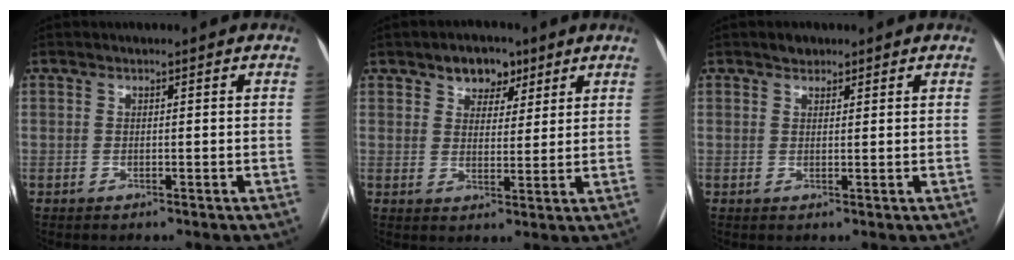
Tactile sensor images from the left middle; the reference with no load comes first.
{"total": 5.6, "force": [3.5, 3.6, 2.4], "torque": [-0.028, 0.012, 0.055]}
{"total": 1.7, "force": [1.3, 1.0, 0.5], "torque": [-0.008, 0.004, 0.018]}